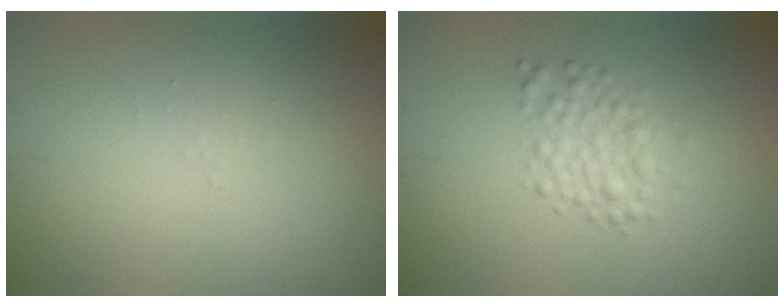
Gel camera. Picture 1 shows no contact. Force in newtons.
{"total": 2.4, "press": 2.4, "slide": 0.1}